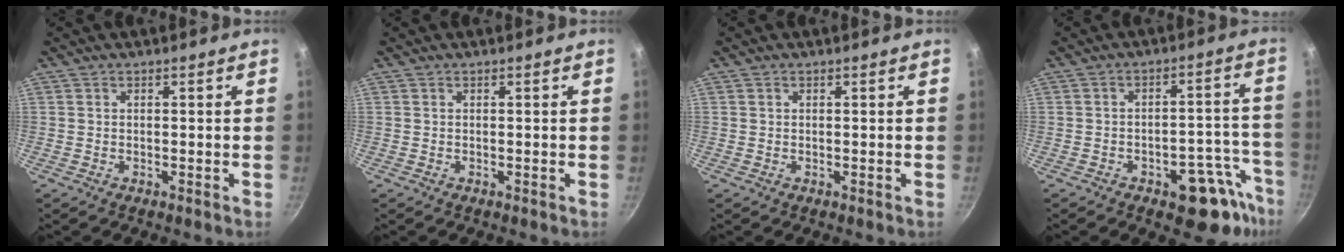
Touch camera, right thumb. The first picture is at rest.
{"total": 0.0}
{"total": 0.0}
{"total": 11.3, "force": [-6.8, 4.7, 7.8], "torque": [-0.065, 0.062, -0.084]}